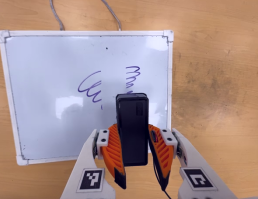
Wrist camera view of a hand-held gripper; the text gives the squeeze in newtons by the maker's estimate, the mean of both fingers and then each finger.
{"total": 7.1, "left": 6.2, "right": 8.0}